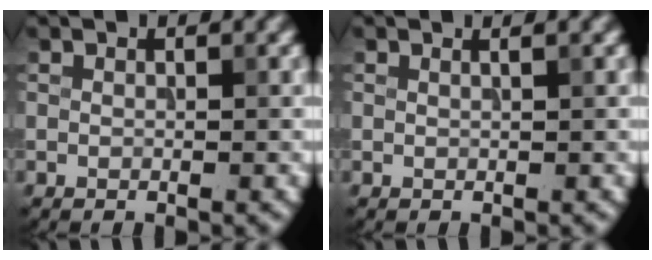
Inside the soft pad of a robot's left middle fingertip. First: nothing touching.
{"total": 1.1, "force": [0.6, 0.5, 0.8], "torque": [-0.006, -0.002, -0.001]}